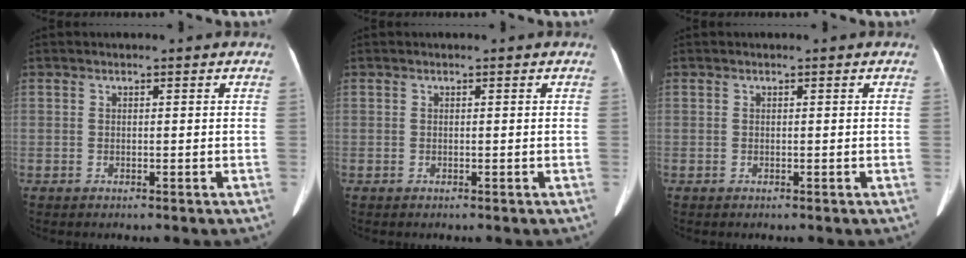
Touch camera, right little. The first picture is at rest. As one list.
[{"total": 0.0}, {"total": 0.0}]